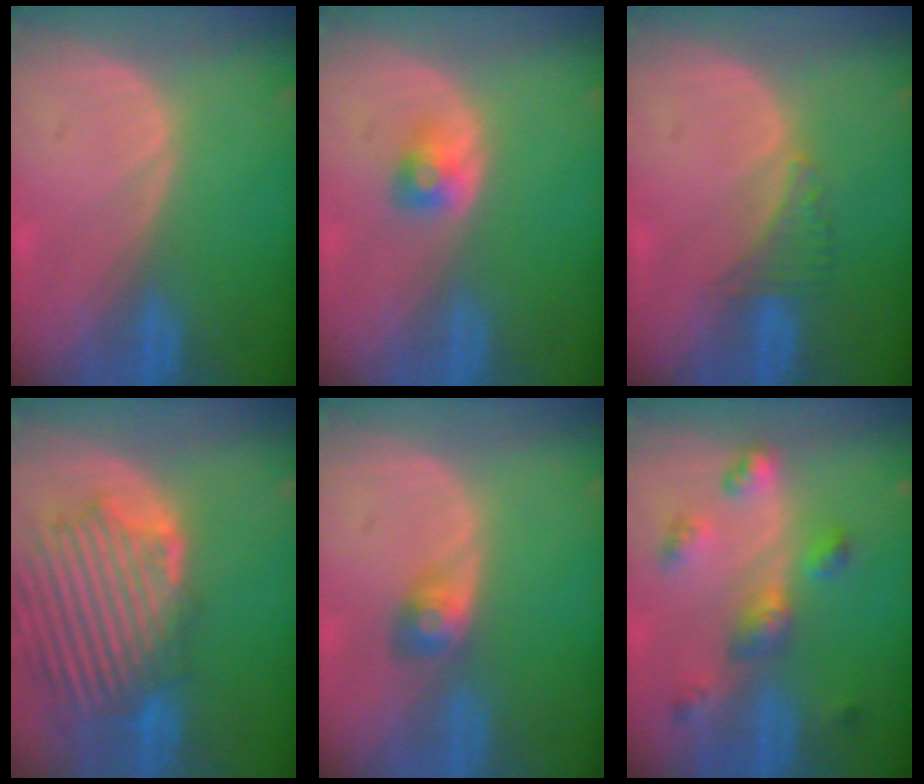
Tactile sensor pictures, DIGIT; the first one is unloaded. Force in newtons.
{"total": 2.4, "press": 2.2, "slide": 0.7}
{"total": 2.7, "press": 2.6, "slide": 0.7}
{"total": 12.7, "press": 11.5, "slide": 5.3}
{"total": 2.9, "press": 2.6, "slide": 1.1}
{"total": 6.3, "press": 5.8, "slide": 2.4}